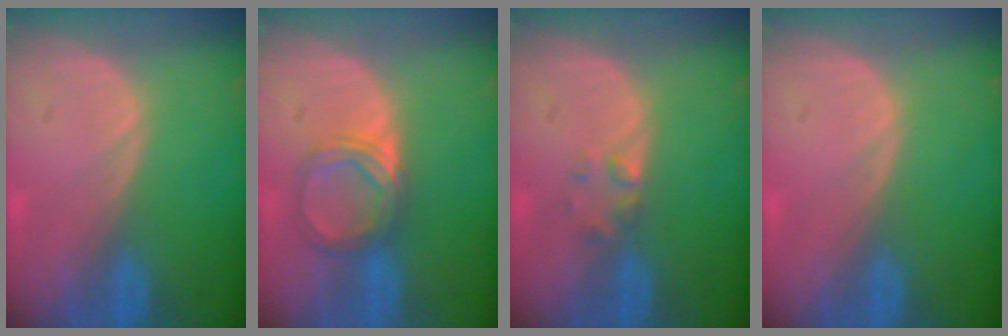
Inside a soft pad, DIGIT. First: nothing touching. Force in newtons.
{"total": 5.3, "press": 4.9, "slide": 2.0}
{"total": 1.7, "press": 1.7, "slide": 0.2}
{"total": 0.0}